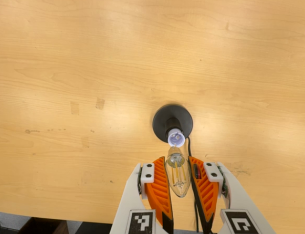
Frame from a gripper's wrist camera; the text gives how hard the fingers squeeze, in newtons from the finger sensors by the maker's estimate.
{"total": 13.3, "left": 14.4, "right": 12.2}